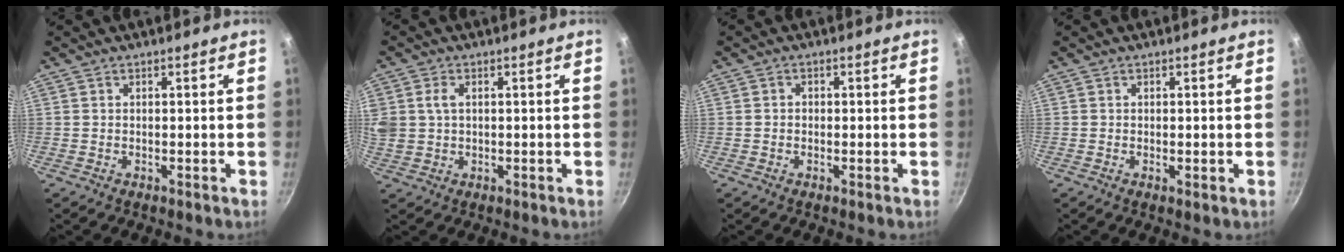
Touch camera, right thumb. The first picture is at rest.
{"total": 6.3, "force": [1.4, 4.7, 4.0], "torque": [-0.081, 0.007, 0.028]}
{"total": 1.0, "force": [-0.2, 0.9, 0.5], "torque": [-0.006, 0.005, -0.004]}
{"total": 1.1, "force": [-0.1, 0.4, 1.0], "torque": [-0.015, -0.002, -0.002]}